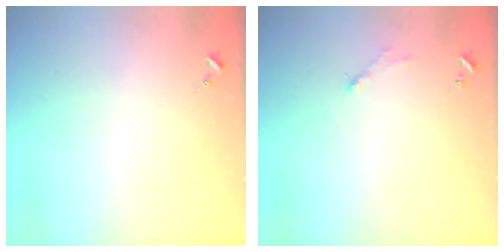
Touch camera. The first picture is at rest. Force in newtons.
{"total": 2.7, "press": 2.7, "slide": 0.4}